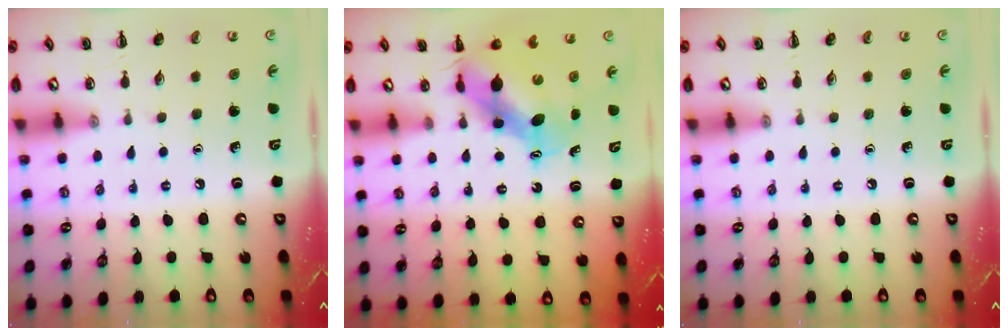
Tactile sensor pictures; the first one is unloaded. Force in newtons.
{"total": 6.6, "press": 6.4, "slide": 1.3}
{"total": 0.0}